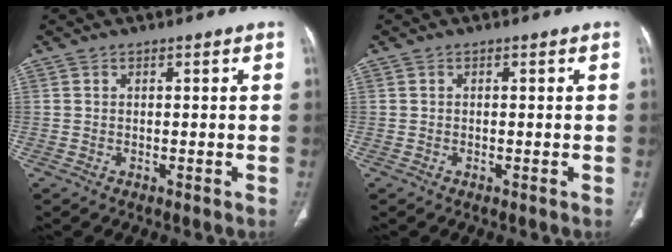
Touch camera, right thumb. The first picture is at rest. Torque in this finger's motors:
{"motor_torque": [-0.06, 0.33, -0.44, 0.16, 0.03]}